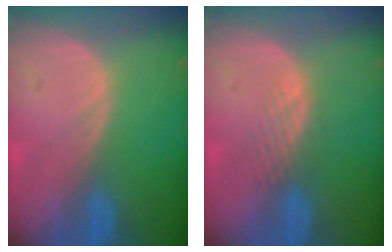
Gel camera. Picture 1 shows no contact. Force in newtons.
{"total": 2.9, "press": 2.3, "slide": 1.8}